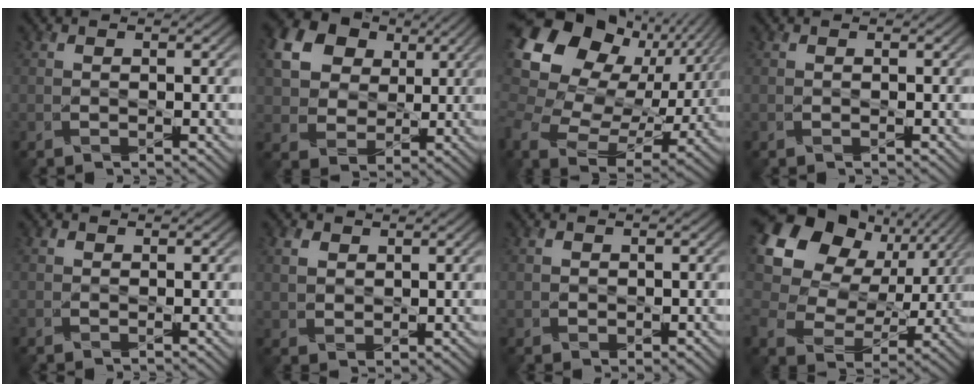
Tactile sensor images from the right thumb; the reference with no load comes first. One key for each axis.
{"total": 16.9, "fx": 6.1, "fy": 13.4, "fz": 8.1, "tx": -0.225, "ty": 0.022, "tz": 0.140}
{"total": 17.9, "fx": 6.2, "fy": 12.7, "fz": 11.0, "tx": -0.243, "ty": 0.015, "tz": 0.115}
{"total": 0.0}
{"total": 0.6, "fx": 0.4, "fy": 0.4, "fz": 0.2, "tx": -0.005, "ty": -0.001, "tz": 0.010}
{"total": 3.0, "fx": 1.6, "fy": 2.2, "fz": 1.5, "tx": -0.042, "ty": -0.002, "tz": 0.035}
{"total": 0.9, "fx": 0.3, "fy": 0.7, "fz": 0.5, "tx": -0.012, "ty": -0.004, "tz": 0.011}
{"total": 16.6, "fx": 6.6, "fy": 12.2, "fz": 9.3, "tx": -0.226, "ty": 0.032, "tz": 0.115}